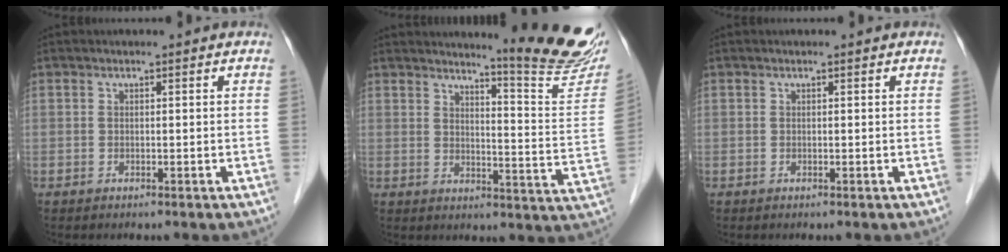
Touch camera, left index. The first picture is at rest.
{"total": 15.1, "force": [13.5, -0.8, 6.6], "torque": [-0.084, -0.094, 0.156]}
{"total": 0.0}